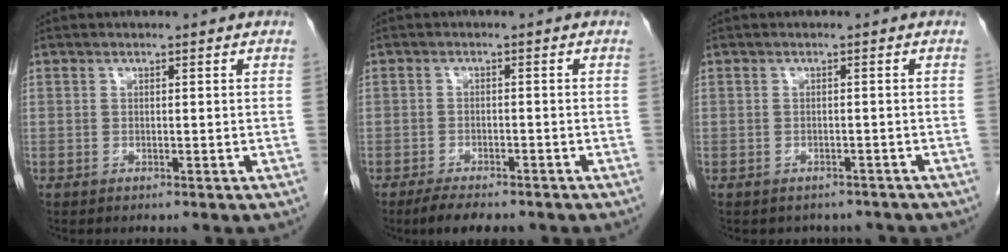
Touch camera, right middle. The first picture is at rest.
{"total": 5.0, "force": [-4.0, 1.5, 2.6], "torque": [-0.042, -0.008, -0.060]}
{"total": 4.0, "force": [-3.4, 2.0, 0.1], "torque": [0.001, 0.008, -0.040]}